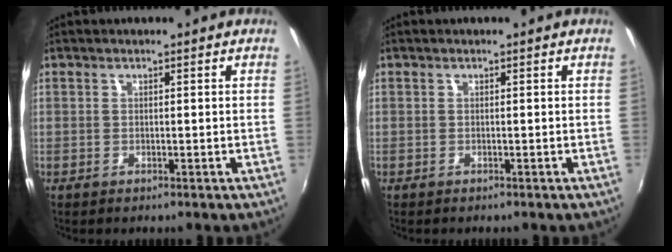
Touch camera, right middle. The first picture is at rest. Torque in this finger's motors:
{"motor_torque": [0.61, -0.85, 0.13, 0.03]}